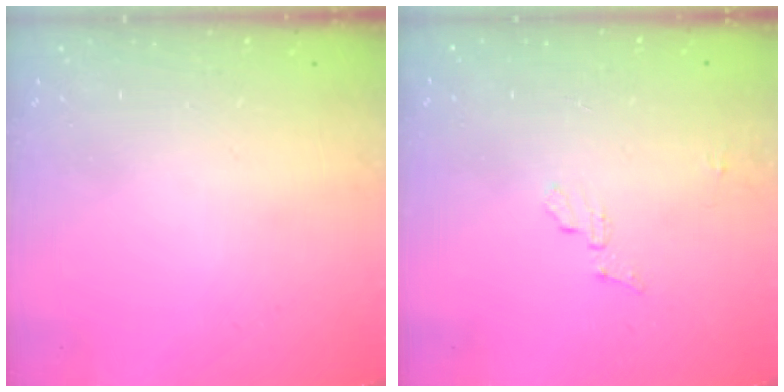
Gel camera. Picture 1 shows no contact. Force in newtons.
{"total": 4.6, "press": 4.6, "slide": 0.4}